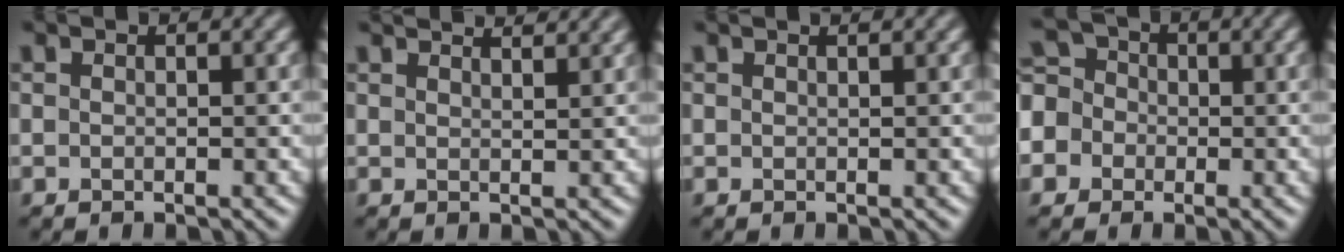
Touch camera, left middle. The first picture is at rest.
{"total": 4.5, "force": [3.9, 1.3, 1.9], "torque": [-0.003, 0.026, 0.021]}
{"total": 1.1, "force": [0.9, 0.3, 0.5], "torque": [-0.005, -0.001, 0.005]}
{"total": 6.7, "force": [-1.8, 6.0, 2.1], "torque": [-0.056, 0.016, -0.060]}